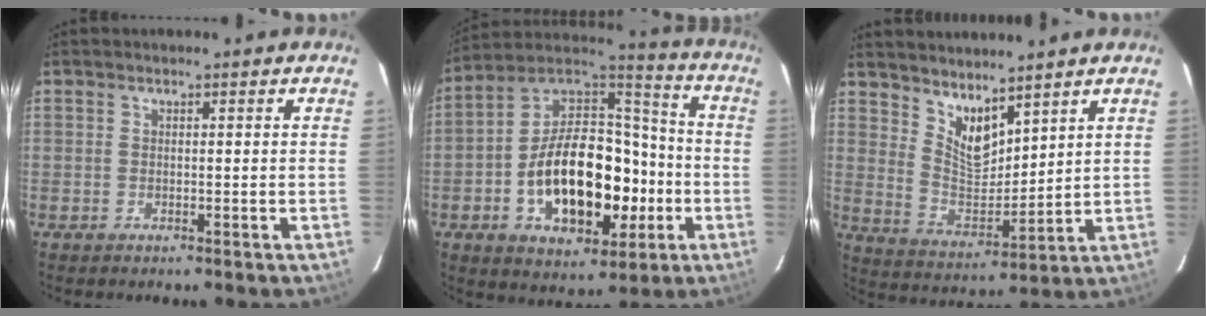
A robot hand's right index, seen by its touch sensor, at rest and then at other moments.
{"total": 22.6, "force": [-5.5, 13.1, 17.6], "torque": [-0.320, 0.038, -0.077]}
{"total": 8.5, "force": [6.4, 3.3, 4.5], "torque": [-0.074, -0.010, 0.129]}